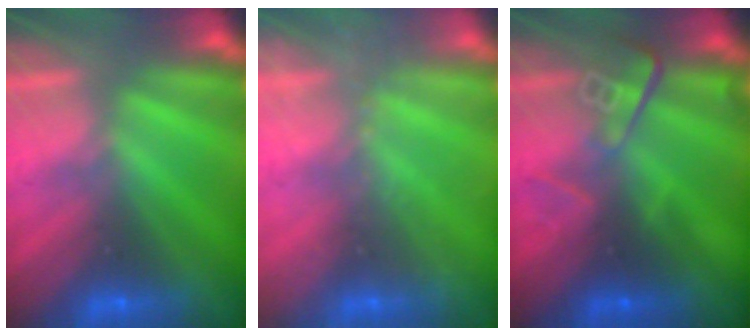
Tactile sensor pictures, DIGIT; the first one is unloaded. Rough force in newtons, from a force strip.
{"total": 2.0}
{"total": 2.8}